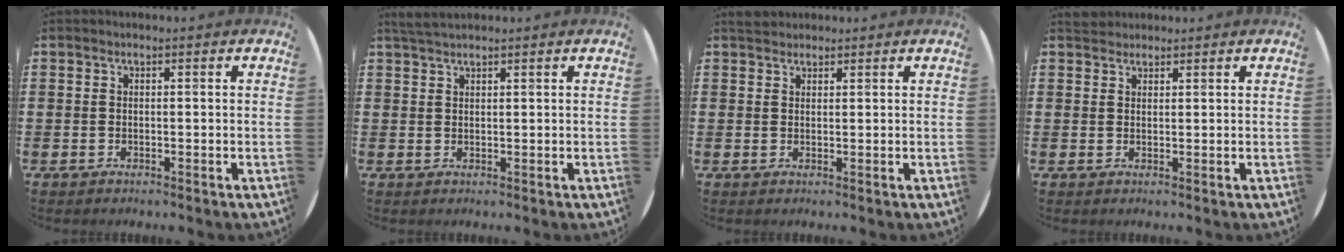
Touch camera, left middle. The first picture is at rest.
{"total": 1.9, "force": [1.7, 0.2, 0.7], "torque": [-0.017, 0.003, 0.033]}
{"total": 1.7, "force": [1.6, 0.6, 0.2], "torque": [-0.001, 0.001, 0.030]}
{"total": 1.8, "force": [1.7, 0.6, 0.1], "torque": [-0.005, 0.005, 0.034]}